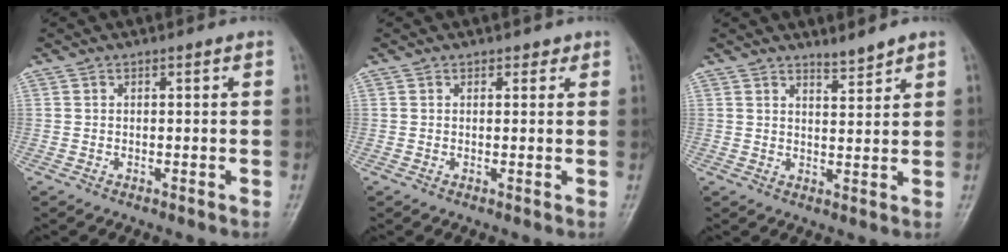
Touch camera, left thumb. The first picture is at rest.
{"total": 1.2, "force": [0.8, 0.8, 0.4], "torque": [0.008, -0.004, 0.007]}
{"total": 3.0, "force": [2.8, 0.2, 1.2], "torque": [-0.014, -0.029, 0.048]}